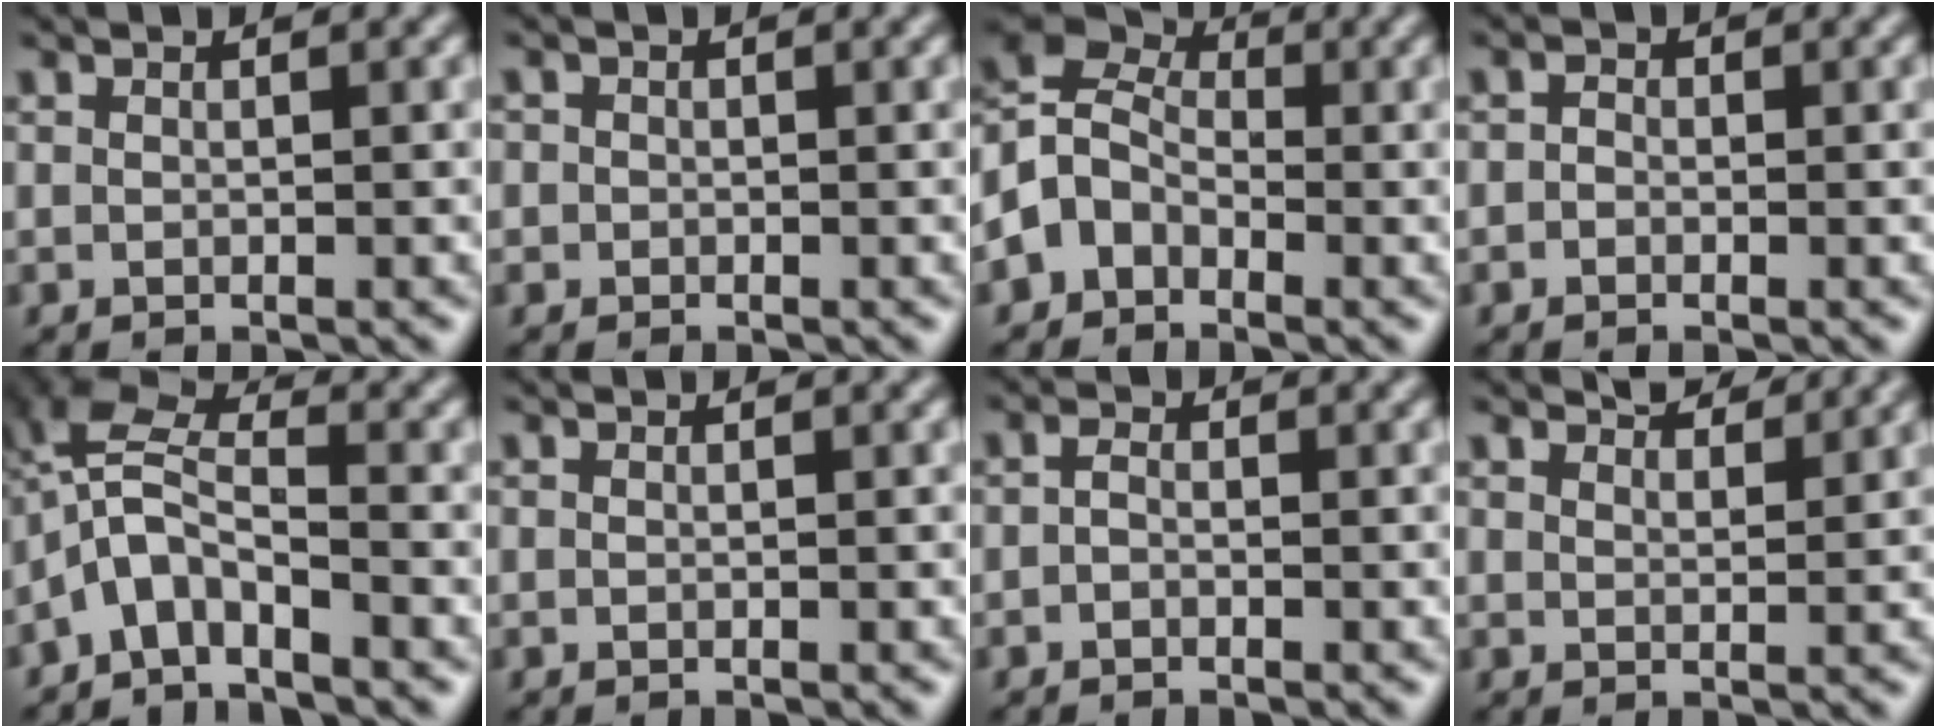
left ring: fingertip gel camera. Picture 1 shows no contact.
{"total": 1.3, "force": [0.1, 1.3, 0.1], "torque": [0.016, 0.000, -0.010]}
{"total": 4.8, "force": [-1.5, 3.9, 2.4], "torque": [-0.036, 0.011, -0.045]}
{"total": 0.9, "force": [-0.4, 0.7, 0.3], "torque": [-0.005, -0.002, -0.012]}
{"total": 4.8, "force": [-2.8, 1.7, 3.5], "torque": [-0.070, 0.010, -0.065]}
{"total": 0.0}
{"total": 0.9, "force": [-0.4, 0.6, 0.6], "torque": [-0.012, 0.001, -0.011]}
{"total": 3.0, "force": [2.8, 0.5, 0.9], "torque": [-0.015, -0.001, 0.042]}